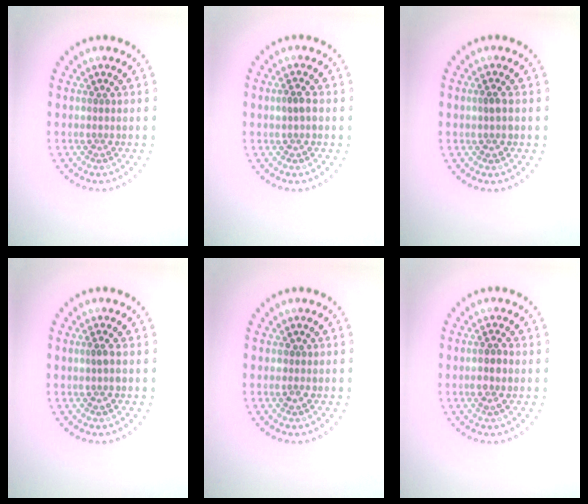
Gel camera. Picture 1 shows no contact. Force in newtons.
{"total": 1.3, "press": 1.3, "slide": 0.1}
{"total": 1.2, "press": 1.2, "slide": 0.2}
{"total": 1.2, "press": 1.1, "slide": 0.3}
{"total": 0.9, "press": 0.9, "slide": 0.2}
{"total": 1.5, "press": 1.5, "slide": 0.5}